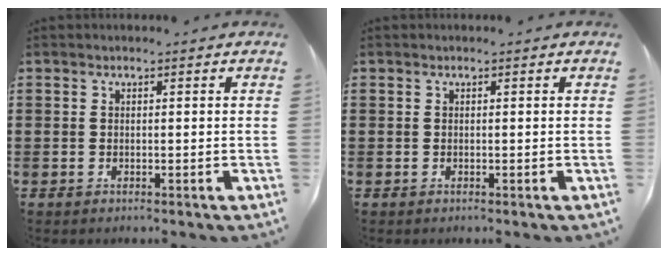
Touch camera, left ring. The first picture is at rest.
{"total": 0.0}